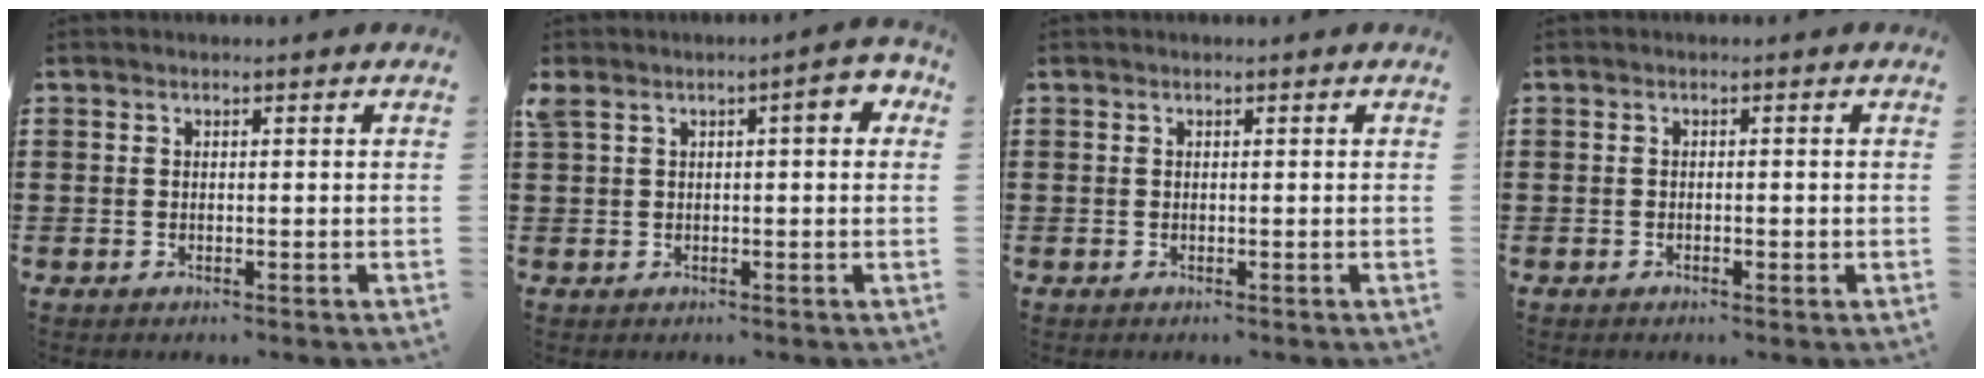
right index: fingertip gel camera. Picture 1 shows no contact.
{"total": 5.1, "force": [1.3, 1.5, 4.6], "torque": [-0.076, 0.001, 0.017]}
{"total": 0.0}
{"total": 0.8, "force": [-0.5, 0.3, 0.6], "torque": [-0.014, -0.004, -0.008]}